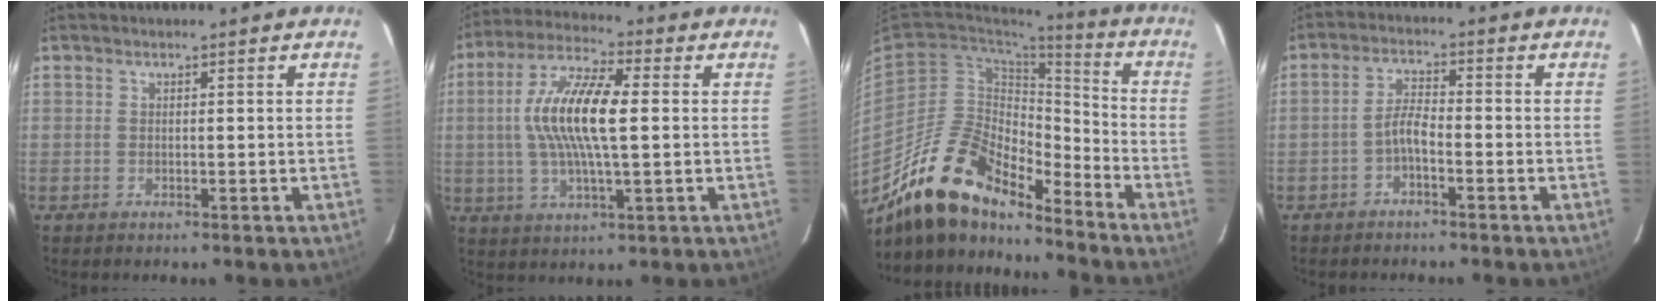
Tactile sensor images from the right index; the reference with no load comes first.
{"total": 13.8, "force": [1.0, 3.7, 13.2], "torque": [-0.264, 0.013, 0.014]}
{"total": 17.9, "force": [-14.8, 5.9, 8.0], "torque": [-0.148, 0.006, -0.271]}
{"total": 3.1, "force": [-2.0, 0.8, 2.3], "torque": [-0.052, 0.011, -0.039]}